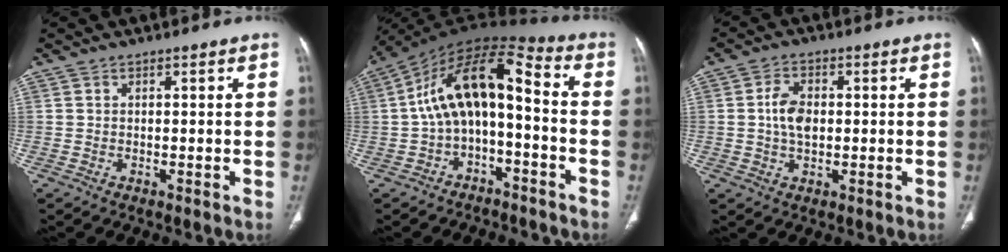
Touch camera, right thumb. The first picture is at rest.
{"total": 14.1, "force": [-1.8, 7.0, 12.0], "torque": [-0.203, 0.079, -0.037]}
{"total": 5.5, "force": [0.3, 3.5, 4.3], "torque": [-0.079, 0.005, 0.003]}